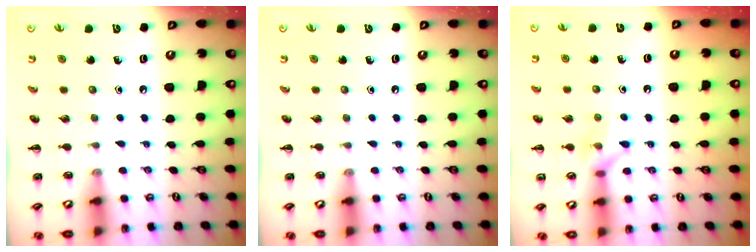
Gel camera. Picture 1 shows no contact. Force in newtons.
{"total": 0.0}
{"total": 7.2, "press": 7.2, "slide": 0.7}